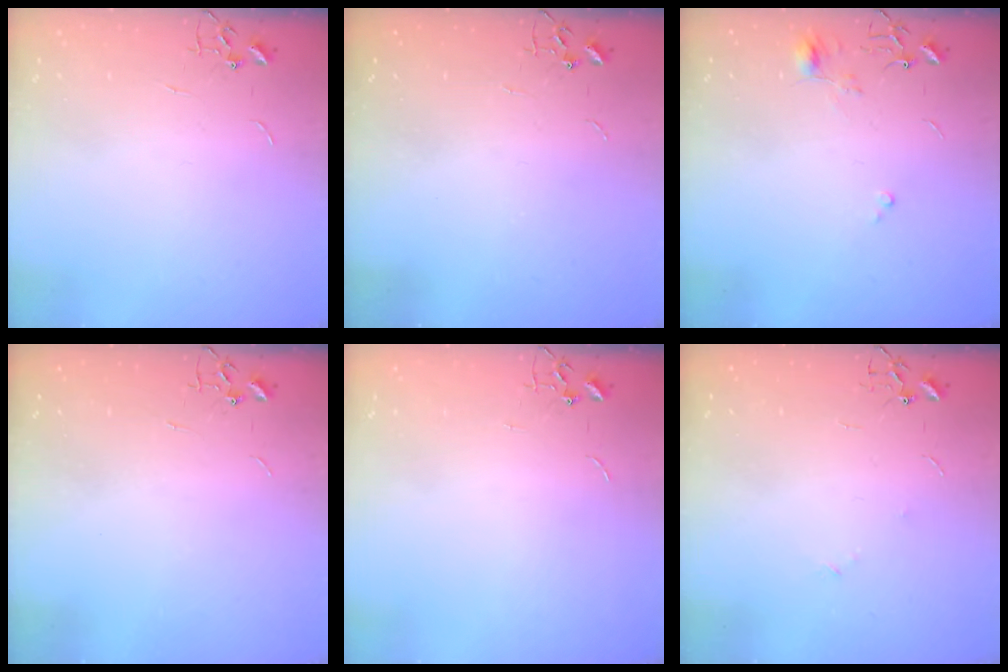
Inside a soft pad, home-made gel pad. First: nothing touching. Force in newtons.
{"total": 0.0}
{"total": 5.8, "press": 5.8, "slide": 0.6}
{"total": 0.0}
{"total": 0.0}
{"total": 4.1, "press": 4.0, "slide": 0.5}